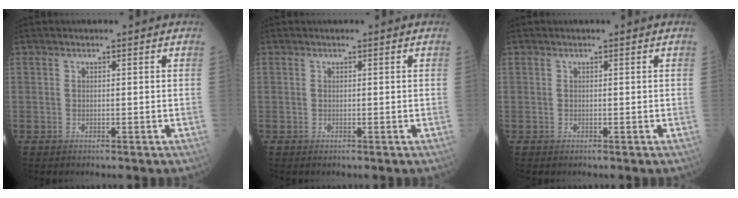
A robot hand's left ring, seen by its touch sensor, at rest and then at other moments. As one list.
[{"total": 0.0}, {"total": 0.0}]